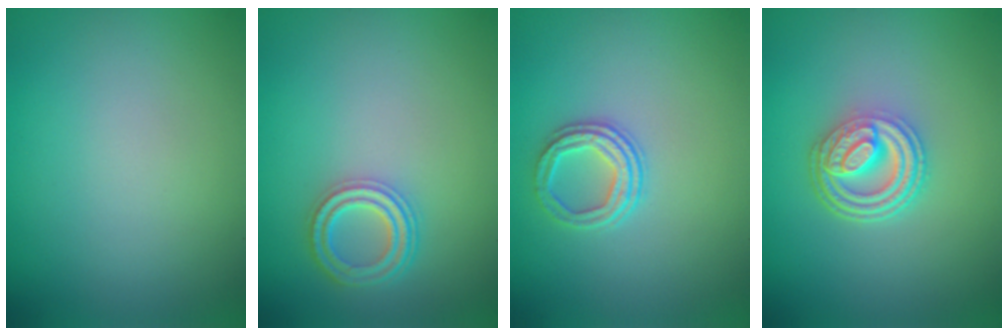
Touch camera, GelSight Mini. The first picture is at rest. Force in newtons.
{"total": 3.6, "press": 2.9, "slide": 2.1}
{"total": 2.8, "press": 2.3, "slide": 1.5}
{"total": 4.9, "press": 3.7, "slide": 3.1}